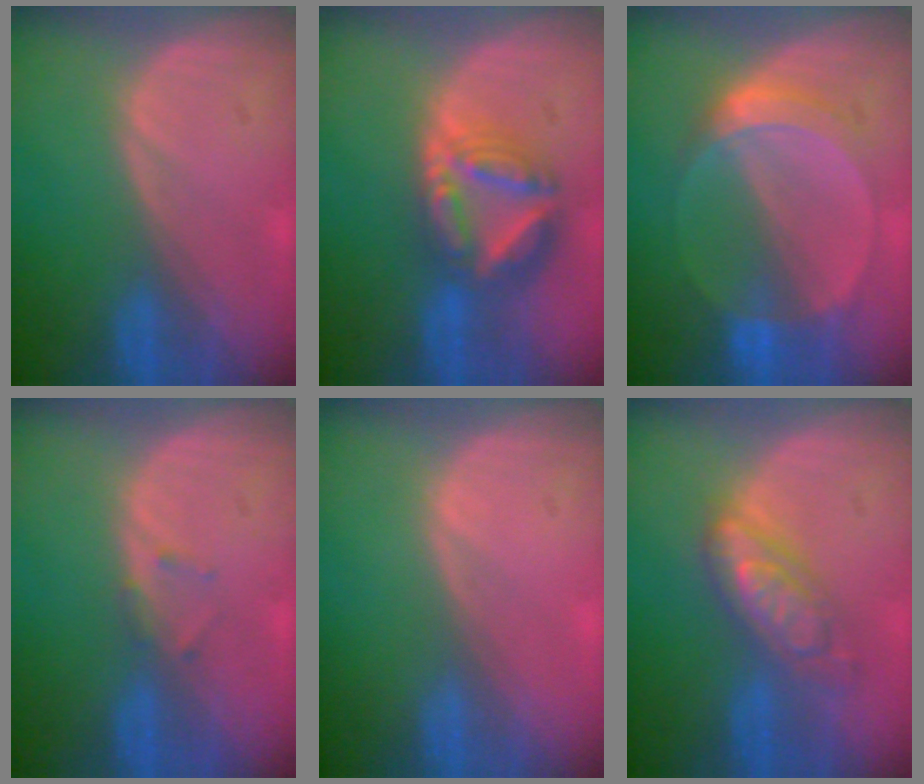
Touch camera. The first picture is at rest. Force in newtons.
{"total": 8.4, "press": 7.3, "slide": 4.1}
{"total": 6.0, "press": 5.5, "slide": 2.4}
{"total": 1.1, "press": 1.0, "slide": 0.2}
{"total": 0.0}
{"total": 6.4, "press": 6.4, "slide": 0.5}